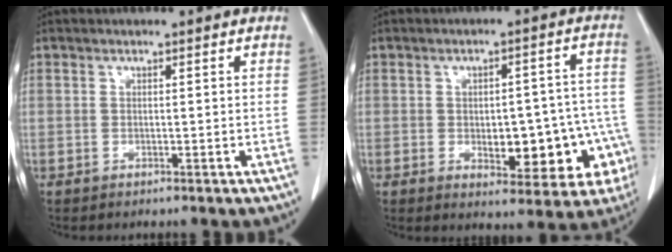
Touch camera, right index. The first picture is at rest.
{"total": 13.3, "force": [-4.0, 6.3, 11.1], "torque": [-0.101, 0.033, -0.038]}